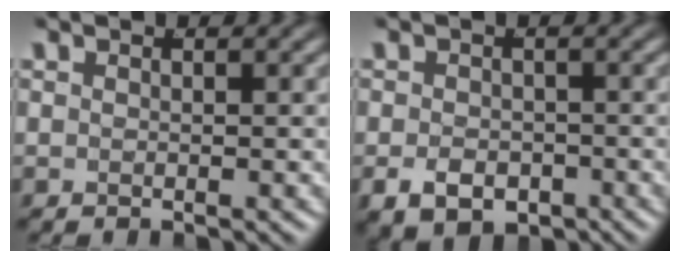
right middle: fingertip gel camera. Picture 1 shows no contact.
{"total": 3.9, "force": [-2.5, 2.5, 1.8], "torque": [-0.020, -0.021, -0.034]}